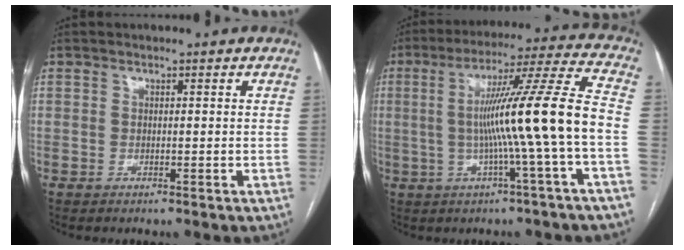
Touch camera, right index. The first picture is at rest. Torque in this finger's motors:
{"motor_torque": [2.07, -0.07, 1.05, 0.21]}